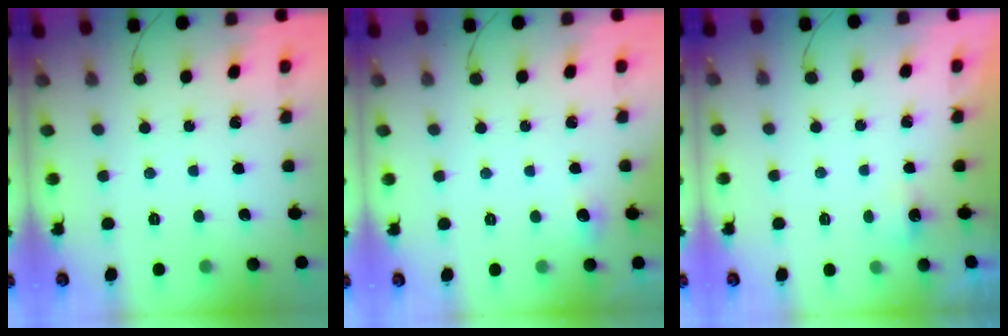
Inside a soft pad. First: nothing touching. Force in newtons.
{"total": 4.0, "press": 3.7, "slide": 1.6}
{"total": 3.6, "press": 1.5, "slide": 3.3}